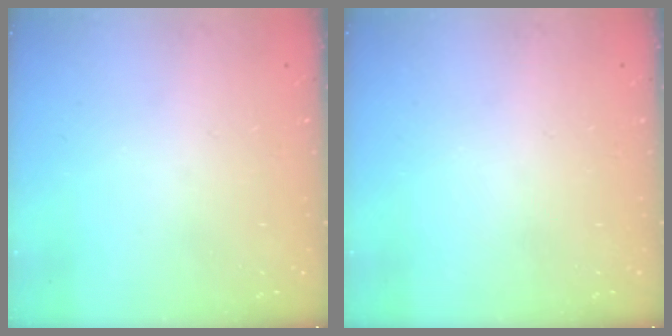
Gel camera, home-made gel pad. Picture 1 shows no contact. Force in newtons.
{"total": 0.0}